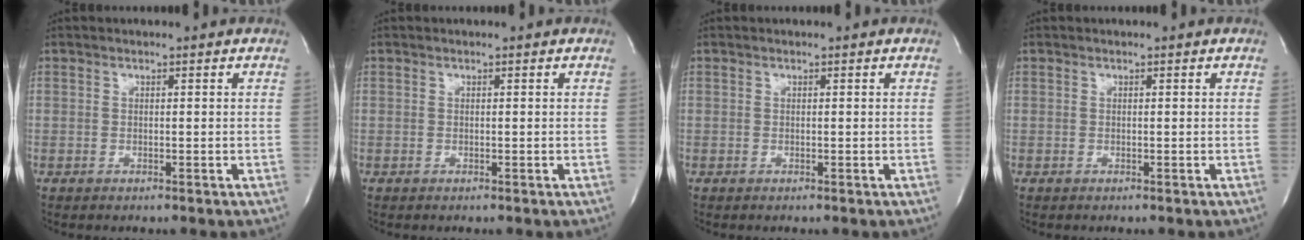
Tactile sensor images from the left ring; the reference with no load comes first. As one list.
[{"total": 0.0}, {"total": 0.0}, {"total": 0.0}]